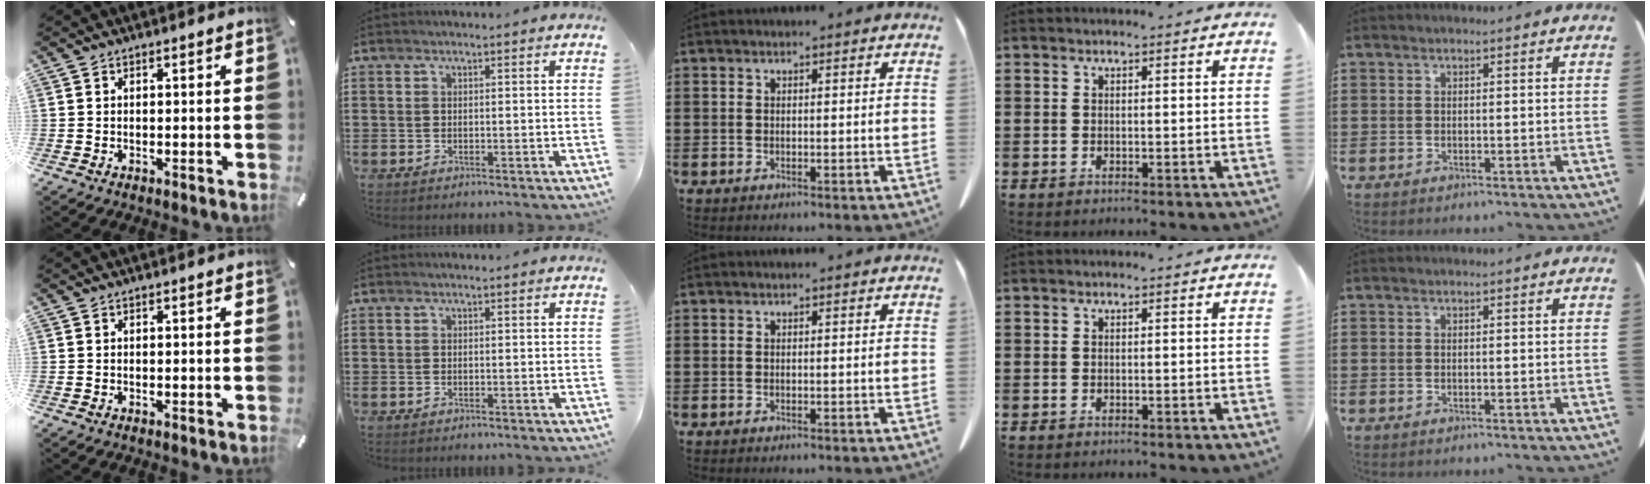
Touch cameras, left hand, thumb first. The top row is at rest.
{}